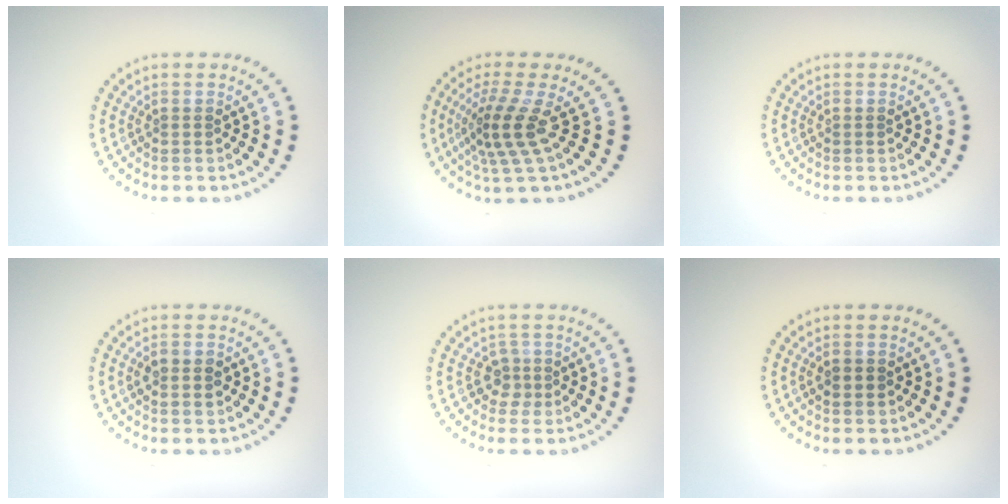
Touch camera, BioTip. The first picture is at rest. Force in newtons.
{"total": 4.0, "press": 2.7, "slide": 2.9}
{"total": 0.0}
{"total": 1.6, "press": 1.6, "slide": 0.1}
{"total": 1.8, "press": 1.4, "slide": 1.2}
{"total": 1.5, "press": 1.5, "slide": 0.1}